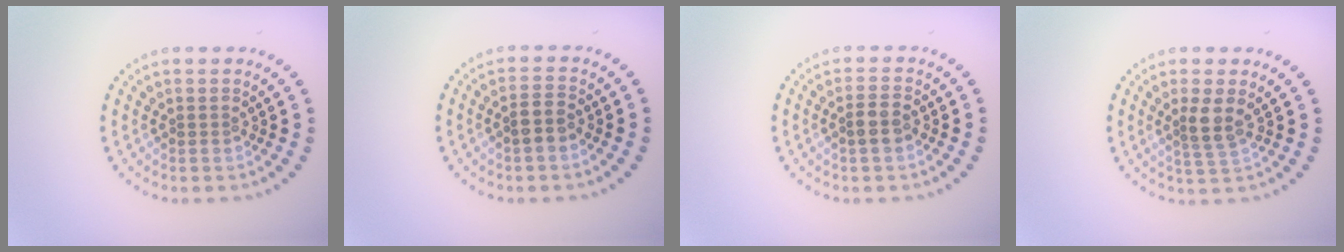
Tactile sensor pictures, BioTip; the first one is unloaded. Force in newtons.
{"total": 2.0, "press": 1.8, "slide": 0.8}
{"total": 1.8, "press": 1.7, "slide": 0.4}
{"total": 2.3, "press": 1.9, "slide": 1.4}